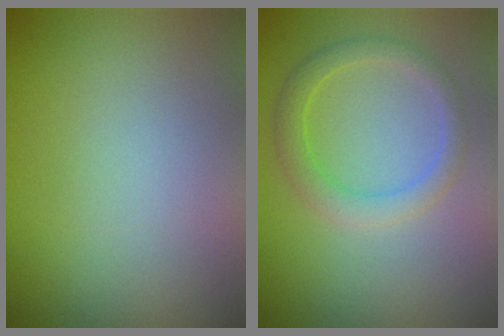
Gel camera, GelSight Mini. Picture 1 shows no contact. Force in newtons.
{"total": 2.3, "press": 2.3, "slide": 0.1}